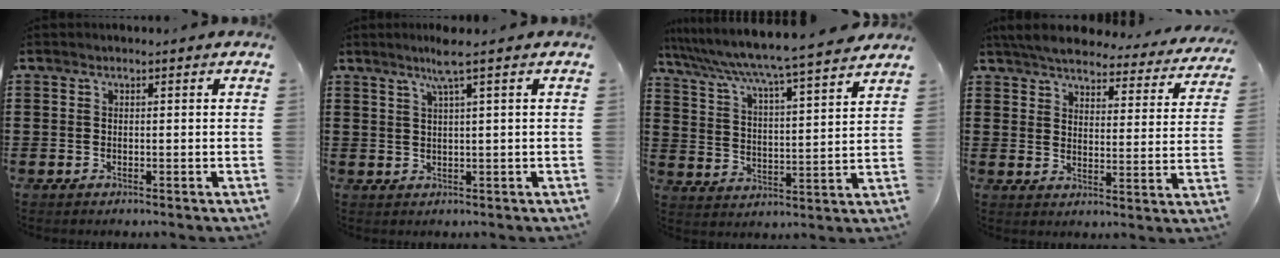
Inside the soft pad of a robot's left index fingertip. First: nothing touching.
{"total": 3.7, "force": [2.2, -0.5, 2.9], "torque": [-0.061, 0.000, 0.037]}
{"total": 5.3, "force": [4.8, -0.9, 2.0], "torque": [-0.063, -0.045, 0.071]}
{"total": 5.5, "force": [5.3, 0.7, 1.5], "torque": [-0.055, -0.030, 0.091]}